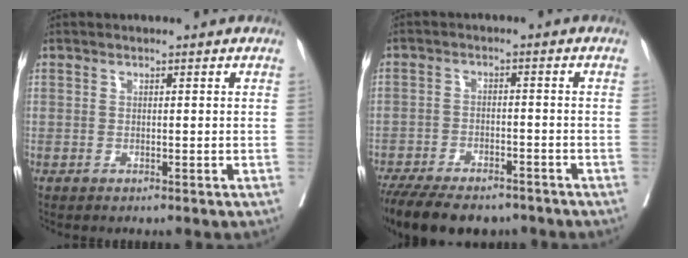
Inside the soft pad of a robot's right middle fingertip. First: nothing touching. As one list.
[{"total": 15.1, "force": [-12.1, 5.6, 7.2], "torque": [-0.161, -0.018, -0.178]}]